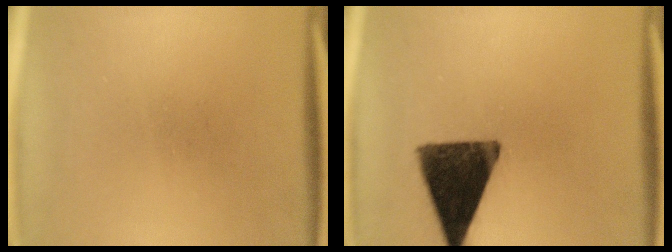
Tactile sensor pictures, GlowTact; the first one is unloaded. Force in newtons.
{"total": 14.1}